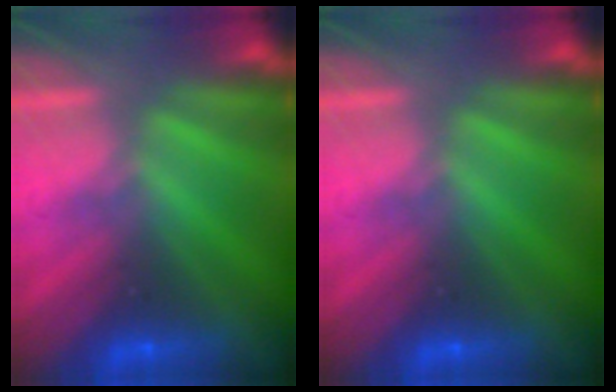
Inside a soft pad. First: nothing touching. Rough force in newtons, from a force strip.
{"total": 0.0}